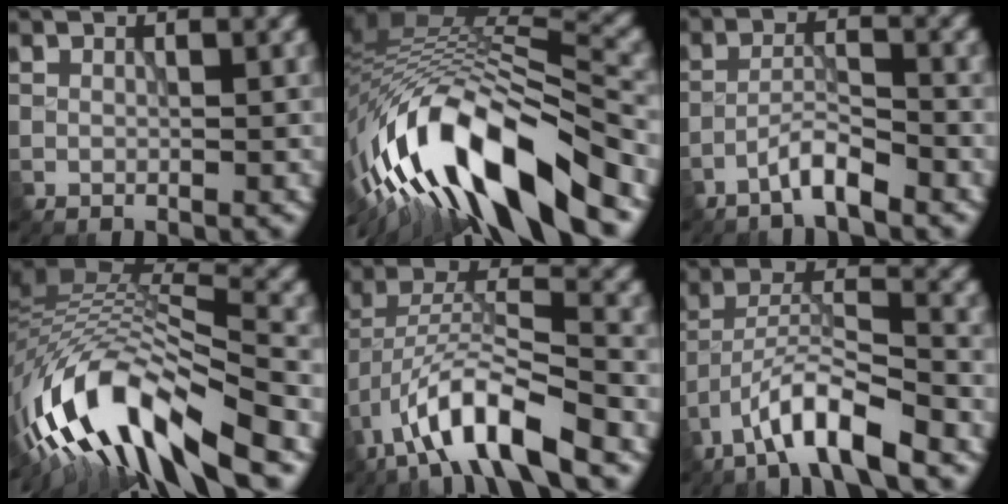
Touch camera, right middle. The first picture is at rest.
{"total": 14.9, "force": [-8.2, 5.0, 11.4], "torque": [-0.210, 0.014, -0.135]}
{"total": 2.9, "force": [-2.3, 0.3, 1.8], "torque": [-0.030, 0.010, -0.050]}
{"total": 14.7, "force": [-7.3, 5.1, 11.8], "torque": [-0.232, 0.017, -0.129]}
{"total": 9.4, "force": [-5.9, 2.5, 6.9], "torque": [-0.117, 0.012, -0.110]}
{"total": 6.9, "force": [-4.8, 1.5, 4.8], "torque": [-0.082, 0.010, -0.090]}